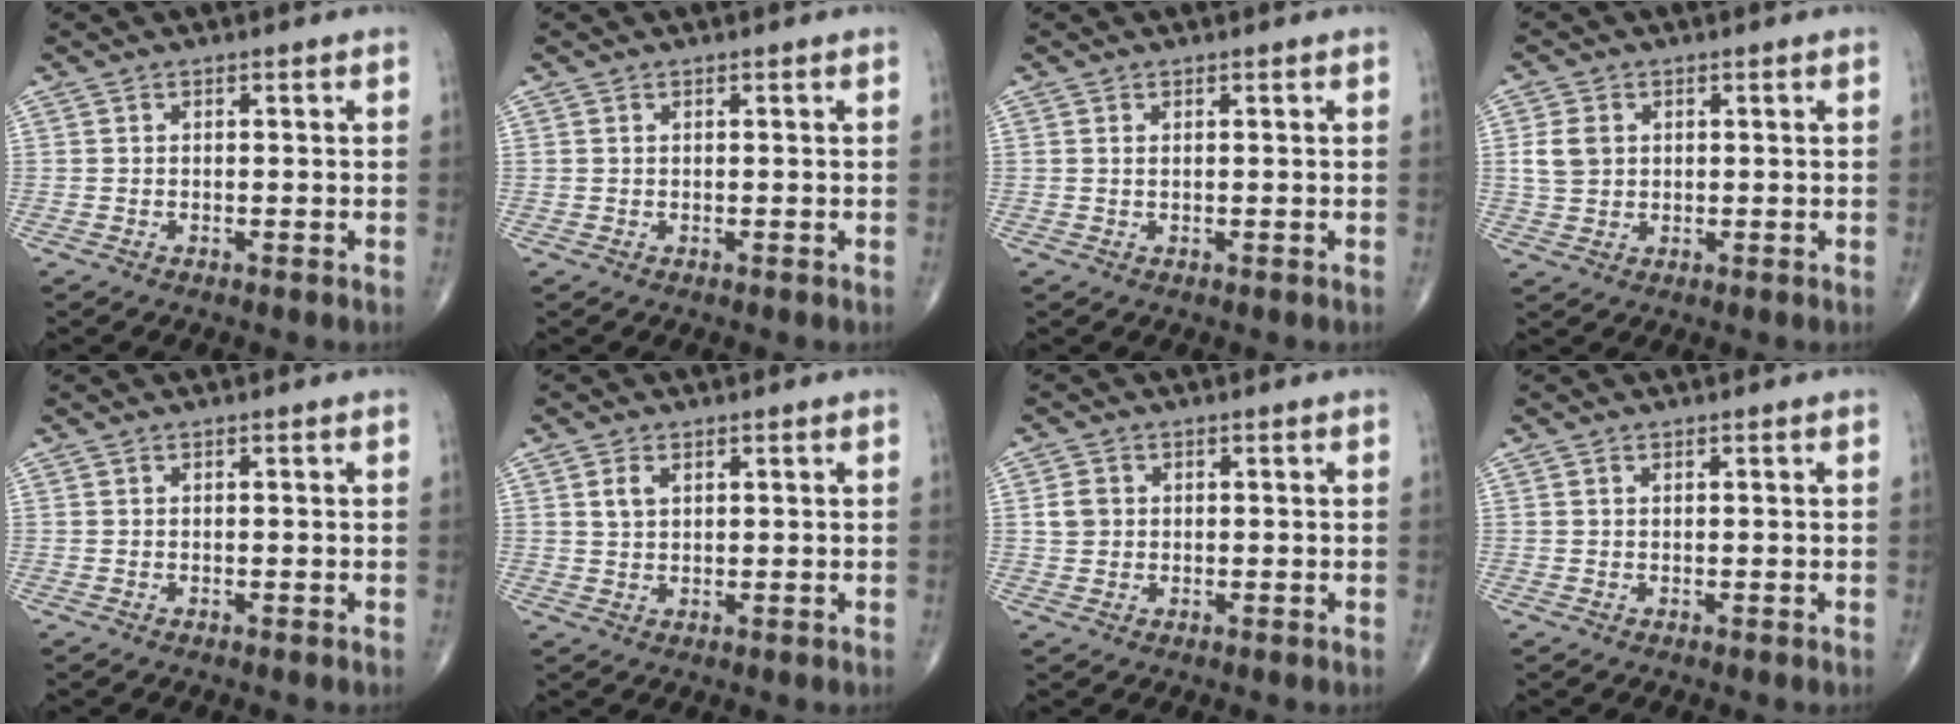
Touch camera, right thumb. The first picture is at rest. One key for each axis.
{"total": 0.0}
{"total": 0.5, "fx": 0.2, "fy": 0.3, "fz": 0.4, "tx": -0.011, "ty": 0.003, "tz": 0.005}
{"total": 4.7, "fx": 0.9, "fy": 3.7, "fz": 2.7, "tx": -0.045, "ty": 0.001, "tz": 0.020}
{"total": 0.0}
{"total": 2.8, "fx": 1.2, "fy": 1.8, "fz": 1.9, "tx": -0.029, "ty": -0.003, "tz": 0.024}
{"total": 2.9, "fx": 0.4, "fy": 2.6, "fz": 1.3, "tx": -0.015, "ty": 0.004, "tz": 0.008}
{"total": 0.0}